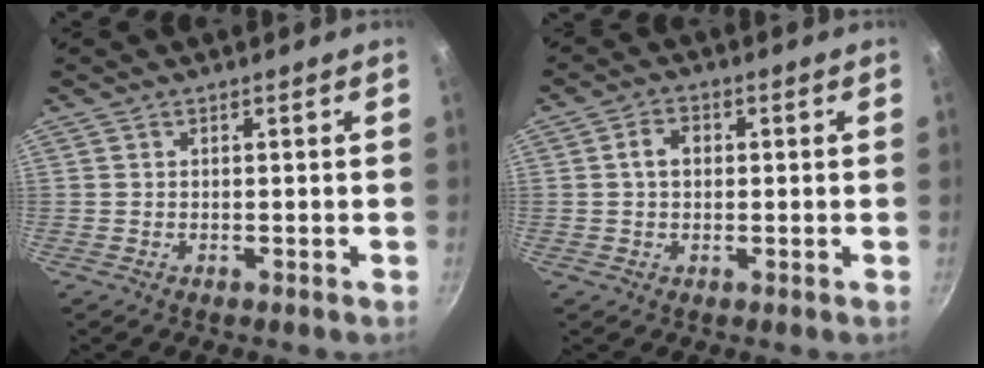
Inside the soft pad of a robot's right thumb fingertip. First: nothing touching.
{"total": 4.1, "force": [0.4, 3.0, 2.7], "torque": [-0.033, 0.011, 0.002]}